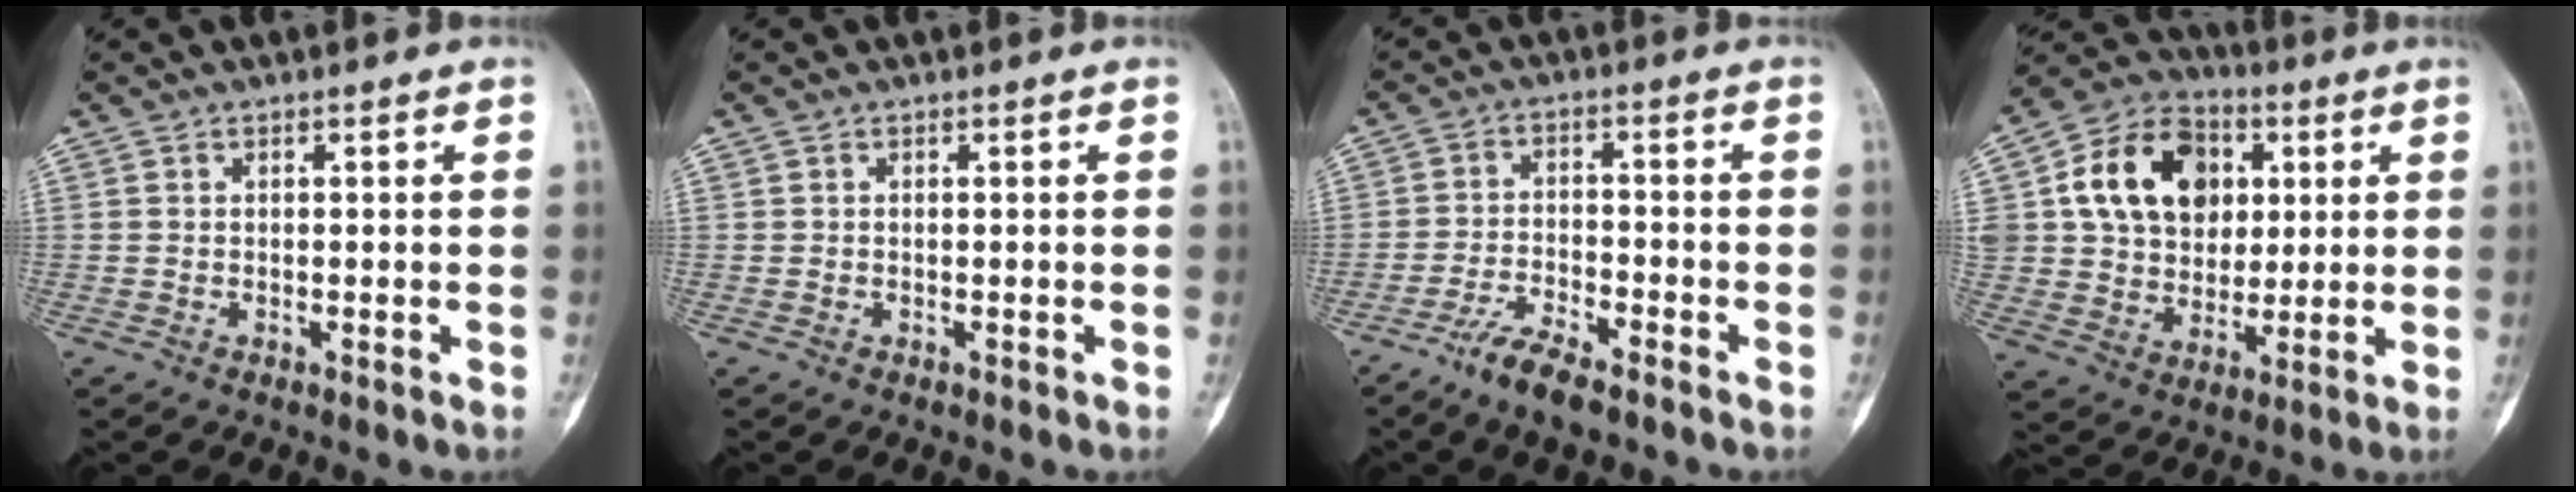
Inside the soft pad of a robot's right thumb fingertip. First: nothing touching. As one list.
[{"total": 0.0}, {"total": 6.8, "force": [-5.0, 1.7, 4.2], "torque": [-0.086, 0.019, -0.095]}, {"total": 17.9, "force": [4.6, 14.0, 10.2], "torque": [-0.143, 0.004, 0.078]}]